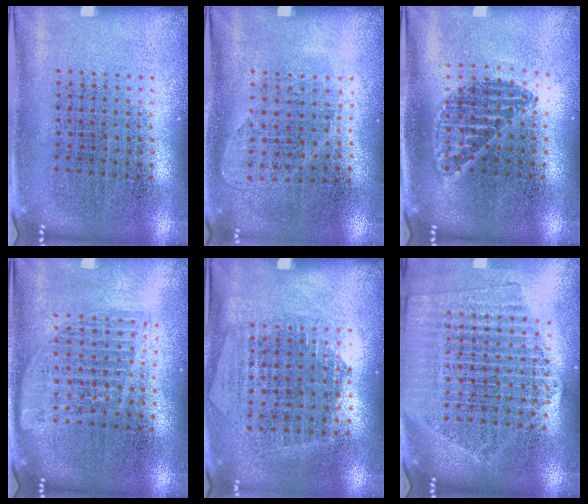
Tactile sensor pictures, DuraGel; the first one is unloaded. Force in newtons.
{"total": 1.0, "press": 0.8, "slide": 0.5}
{"total": 1.1, "press": 1.0, "slide": 0.4}
{"total": 1.6, "press": 1.5, "slide": 0.7}
{"total": 1.3, "press": 1.1, "slide": 0.6}
{"total": 2.1, "press": 1.9, "slide": 0.9}